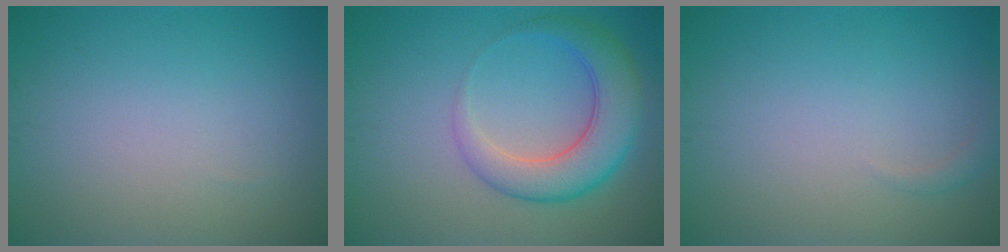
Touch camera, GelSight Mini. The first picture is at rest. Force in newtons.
{"total": 5.7, "press": 5.7, "slide": 0.2}
{"total": 0.9, "press": 0.9, "slide": 0.1}